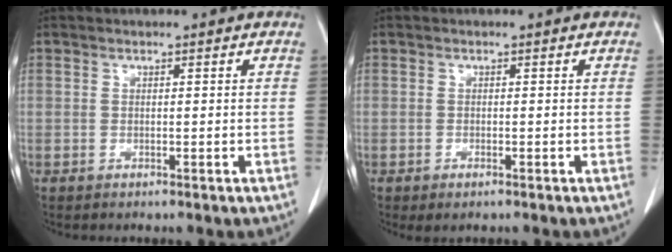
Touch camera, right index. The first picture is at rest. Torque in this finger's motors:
{"motor_torque": [0.52, -0.39, 0.10, 0.01]}